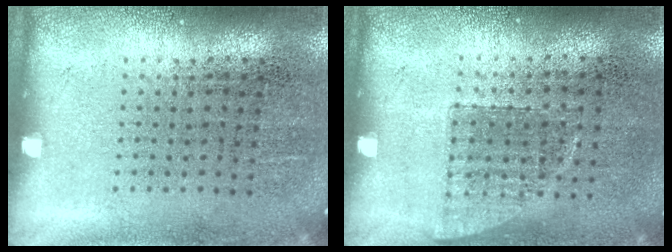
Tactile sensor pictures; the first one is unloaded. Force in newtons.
{"total": 0.7, "press": 0.6, "slide": 0.2}